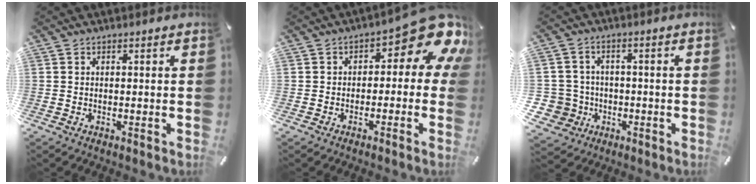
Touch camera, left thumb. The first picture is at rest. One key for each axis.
{"total": 11.1, "fx": 4.1, "fy": 5.0, "fz": 9.0, "tx": -0.108, "ty": -0.040, "tz": 0.067}
{"total": 7.2, "fx": -1.6, "fy": 7.0, "fz": 1.1, "tx": -0.058, "ty": 0.008, "tz": -0.026}